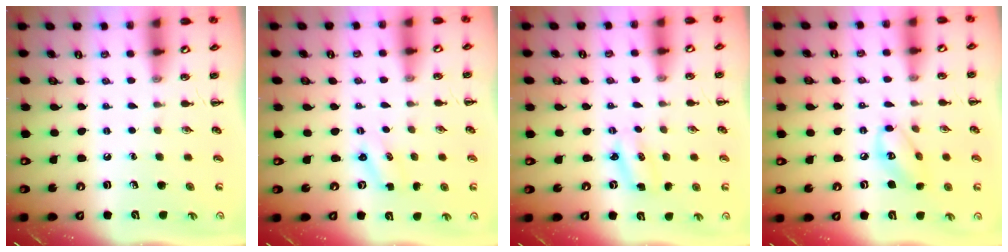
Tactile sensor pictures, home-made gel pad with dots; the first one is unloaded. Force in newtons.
{"total": 1.6, "press": 1.5, "slide": 0.4}
{"total": 2.6, "press": 2.6, "slide": 0.5}
{"total": 8.0, "press": 7.9, "slide": 0.8}